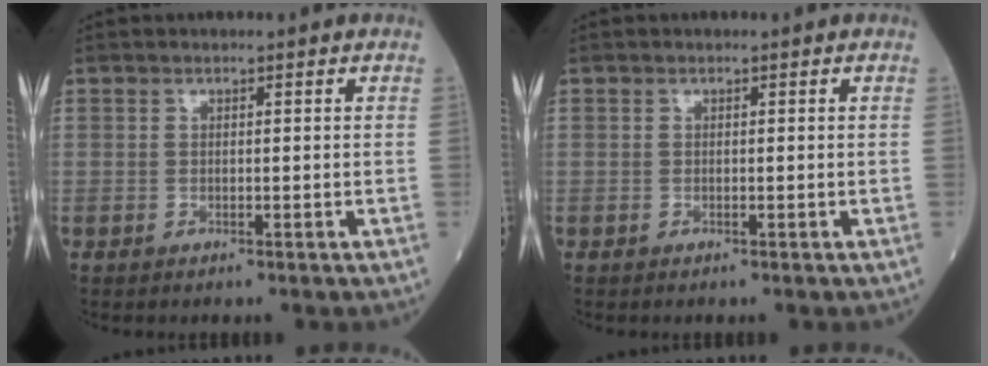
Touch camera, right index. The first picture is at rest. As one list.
[{"total": 0.0}]